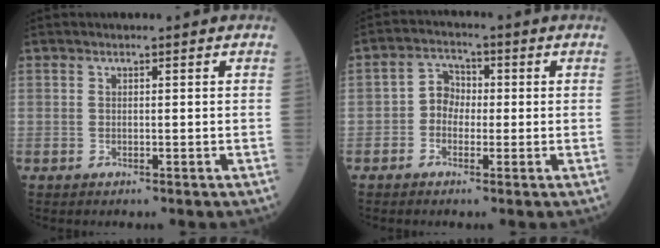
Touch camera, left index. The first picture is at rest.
{"total": 3.9, "force": [-0.6, 3.2, 2.2], "torque": [-0.035, 0.015, -0.022]}